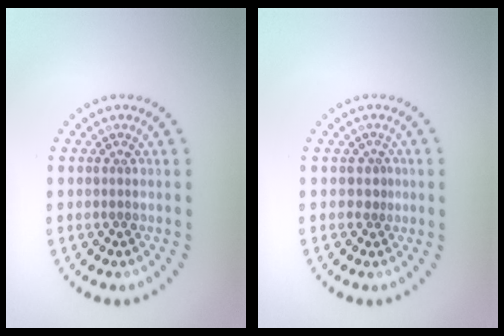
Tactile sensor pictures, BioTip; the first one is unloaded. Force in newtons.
{"total": 1.1, "press": 0.6, "slide": 0.9}